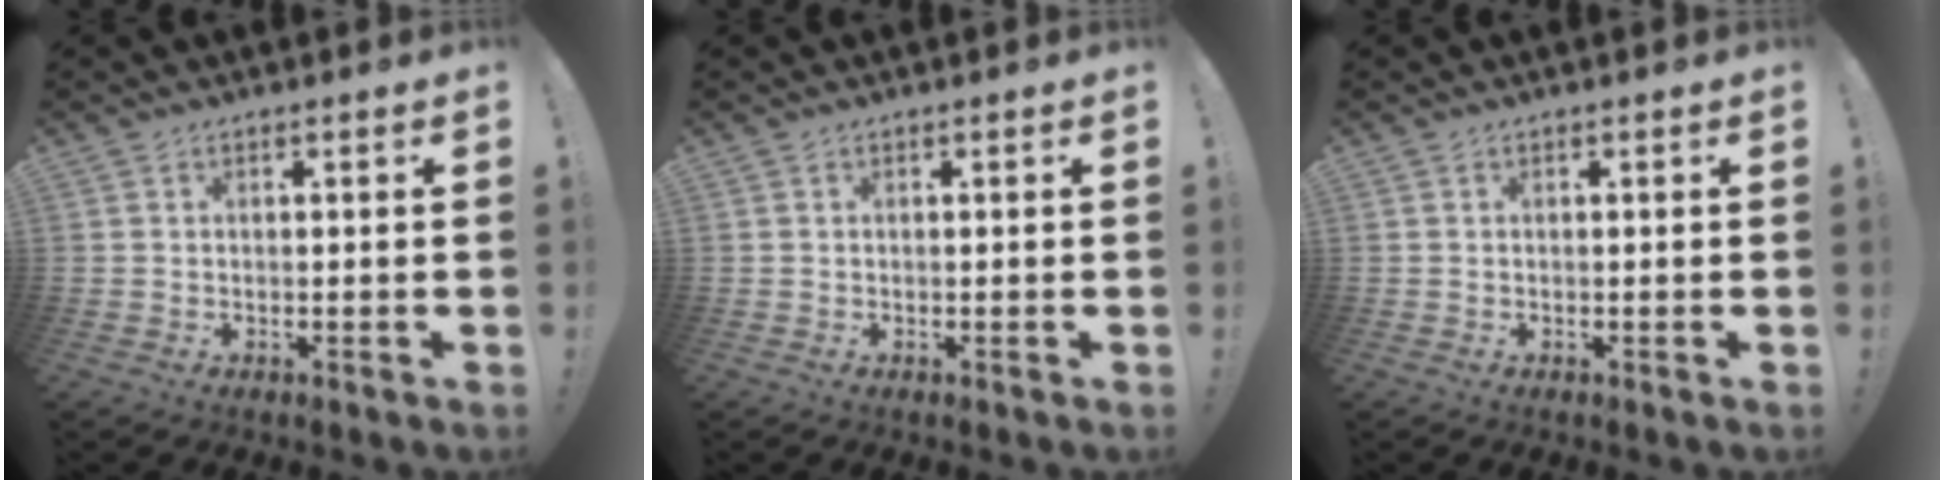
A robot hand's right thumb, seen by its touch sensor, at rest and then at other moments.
{"total": 0.0}
{"total": 0.0}